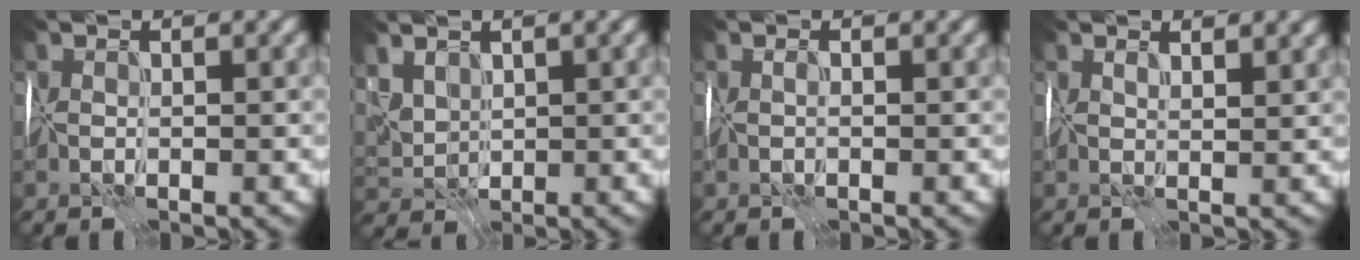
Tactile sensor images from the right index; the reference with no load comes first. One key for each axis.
{"total": 3.4, "fx": 1.8, "fy": 2.2, "fz": 1.8, "tx": -0.055, "ty": 0.000, "tz": 0.040}
{"total": 0.0}
{"total": 2.0, "fx": 1.6, "fy": 0.4, "fz": 1.1, "tx": -0.015, "ty": 0.002, "tz": 0.019}